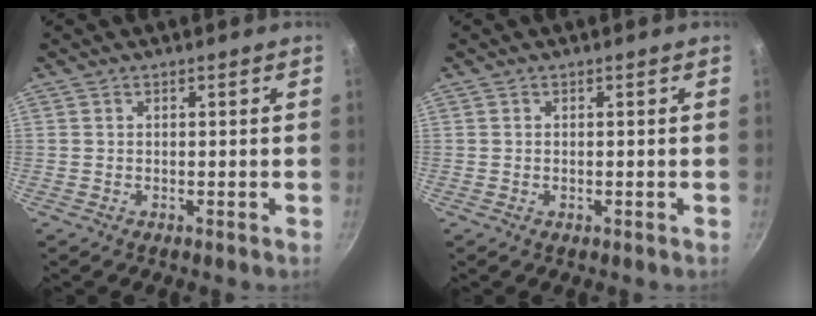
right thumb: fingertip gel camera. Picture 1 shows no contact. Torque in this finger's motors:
{"motor_torque": [-0.67, 0.08, -0.27, -0.05, -0.05]}